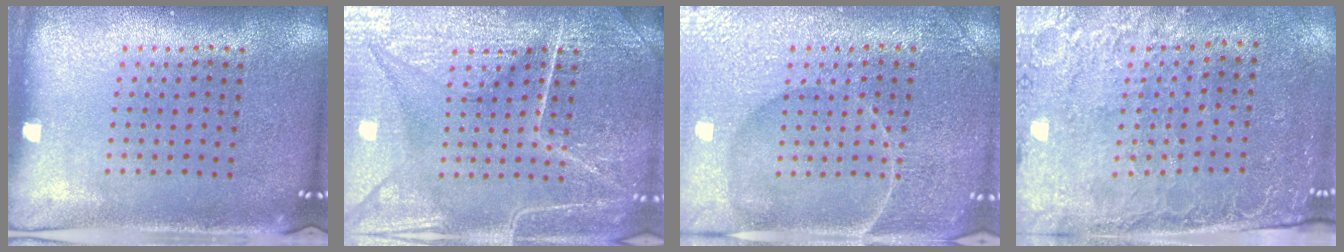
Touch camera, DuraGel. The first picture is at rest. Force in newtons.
{"total": 7.2, "press": 7.1, "slide": 0.8}
{"total": 4.4, "press": 4.3, "slide": 0.8}
{"total": 2.6, "press": 2.4, "slide": 1.1}